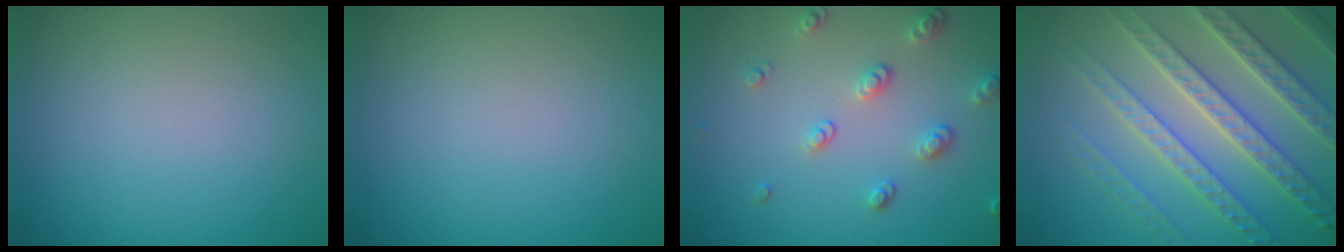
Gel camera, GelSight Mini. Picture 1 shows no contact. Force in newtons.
{"total": 0.0}
{"total": 2.6, "press": 2.6, "slide": 0.6}
{"total": 7.1, "press": 6.9, "slide": 1.8}